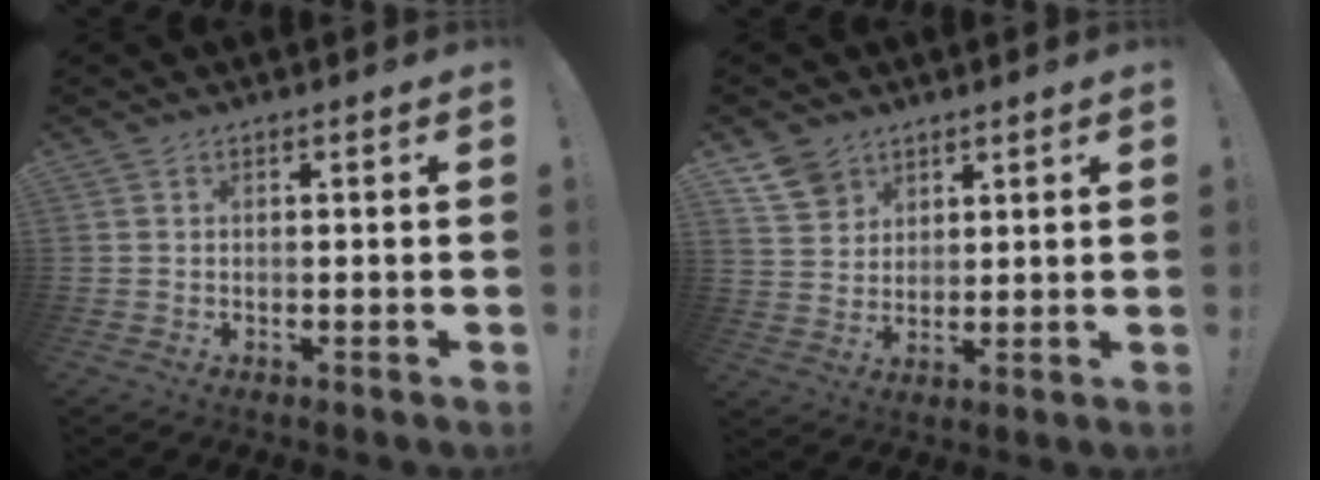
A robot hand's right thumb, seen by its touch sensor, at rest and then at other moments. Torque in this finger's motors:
{"motor_torque": [-0.23, 0.19, -0.32, 0.40, -0.09]}